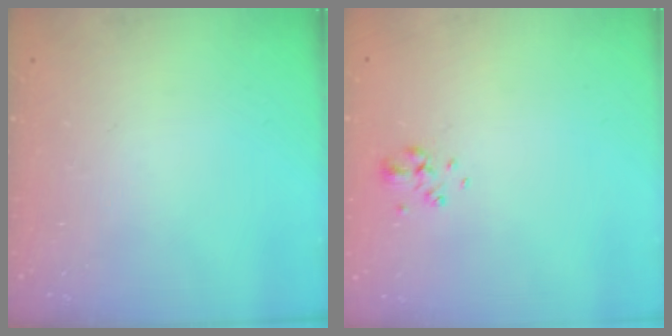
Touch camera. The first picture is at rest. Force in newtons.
{"total": 3.1, "press": 2.8, "slide": 1.5}